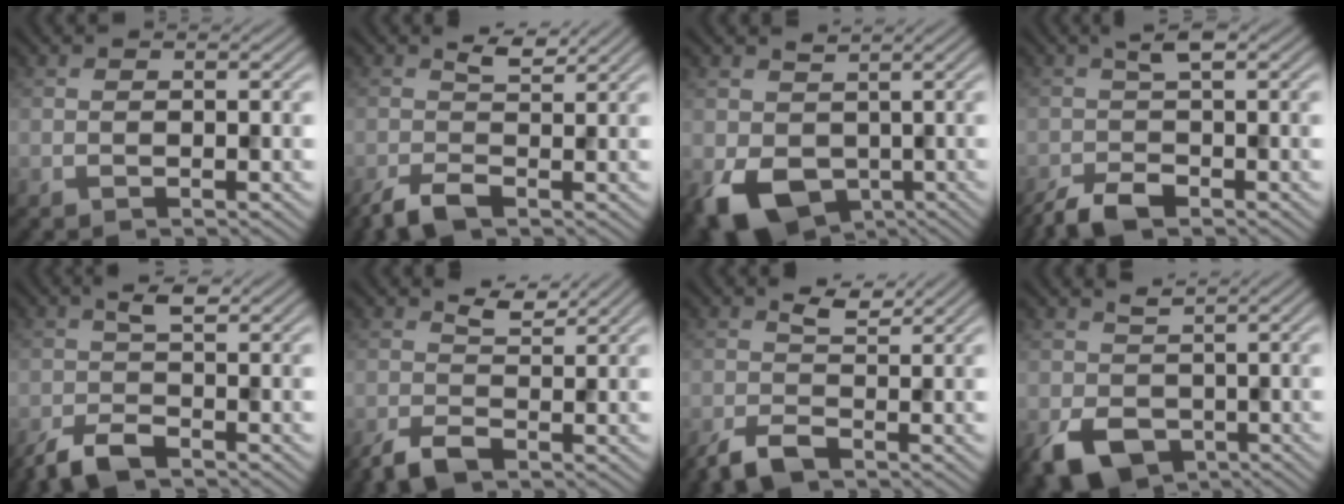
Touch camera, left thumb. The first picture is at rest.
{"total": 3.2, "force": [-0.5, 1.4, 2.8], "torque": [-0.064, -0.002, -0.011]}
{"total": 8.1, "force": [-1.4, 6.2, 4.9], "torque": [-0.109, -0.027, -0.024]}
{"total": 4.0, "force": [-2.0, 1.4, 3.2], "torque": [-0.068, -0.001, -0.046]}
{"total": 3.9, "force": [-2.1, 1.4, 3.0], "torque": [-0.063, 0.000, -0.047]}
{"total": 3.2, "force": [-0.1, 1.7, 2.7], "torque": [-0.062, -0.005, 0.001]}
{"total": 3.6, "force": [-0.7, 1.9, 3.0], "torque": [-0.068, -0.001, -0.015]}
{"total": 5.3, "force": [-1.1, 3.9, 3.4], "torque": [-0.077, -0.015, -0.016]}